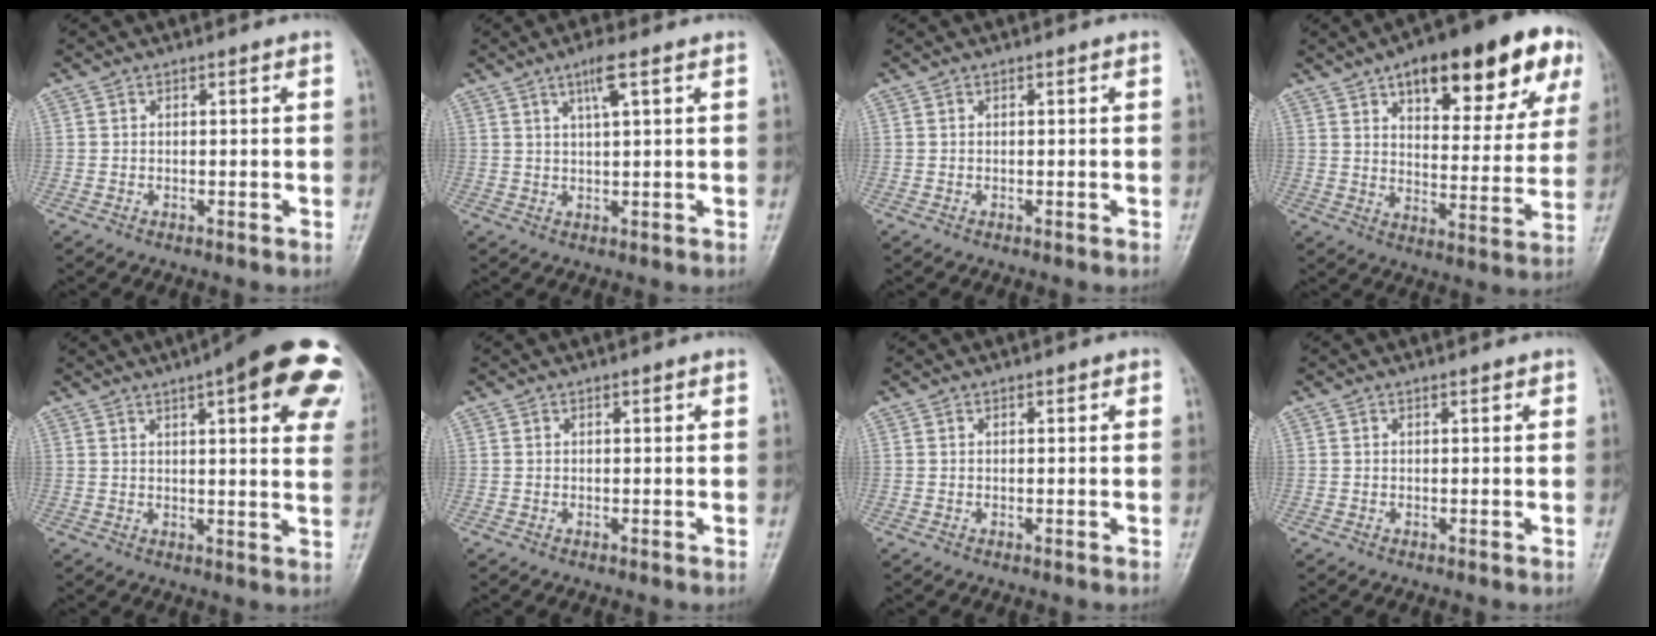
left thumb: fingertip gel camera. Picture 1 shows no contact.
{"total": 4.1, "force": [2.1, 0.4, 3.5], "torque": [-0.071, -0.004, 0.042]}
{"total": 0.0}
{"total": 23.4, "force": [12.3, 9.1, 17.8], "torque": [-0.203, -0.017, 0.174]}
{"total": 22.0, "force": [10.3, 6.0, 18.4], "torque": [-0.204, -0.005, 0.121]}
{"total": 0.6, "force": [0.2, 0.2, 0.5], "torque": [-0.007, 0.002, 0.002]}
{"total": 1.3, "force": [0.5, 0.5, 1.0], "torque": [-0.012, 0.003, 0.005]}
{"total": 0.8, "force": [0.4, 0.3, 0.5], "torque": [-0.007, 0.000, 0.003]}